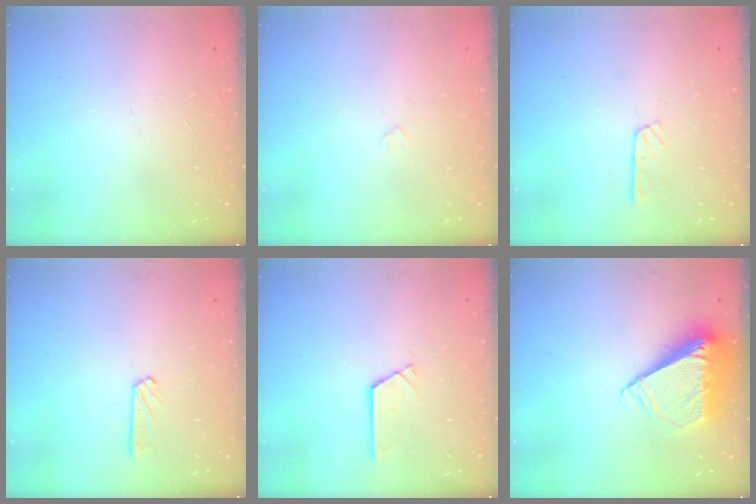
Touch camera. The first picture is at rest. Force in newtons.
{"total": 2.4, "press": 2.4, "slide": 0.3}
{"total": 3.2, "press": 3.2, "slide": 0.4}
{"total": 3.9, "press": 3.9, "slide": 0.3}
{"total": 2.9, "press": 2.9, "slide": 0.2}
{"total": 9.9, "press": 9.8, "slide": 1.2}